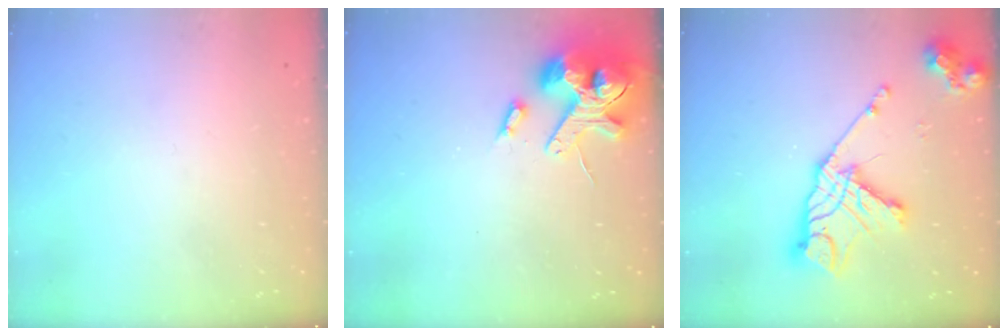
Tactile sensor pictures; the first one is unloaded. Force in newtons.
{"total": 13.9, "press": 13.8, "slide": 2.1}
{"total": 17.8, "press": 17.7, "slide": 1.5}